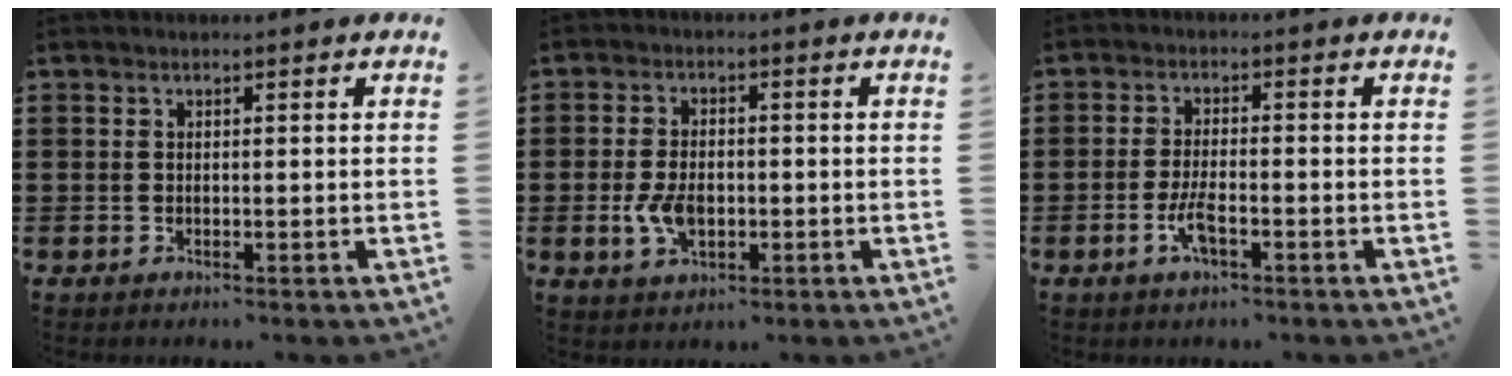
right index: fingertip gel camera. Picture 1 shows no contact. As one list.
[{"total": 5.3, "force": [-1.1, 3.2, 4.1], "torque": [-0.095, 0.000, -0.022]}, {"total": 4.0, "force": [-1.7, 1.2, 3.4], "torque": [-0.078, -0.004, -0.037]}]